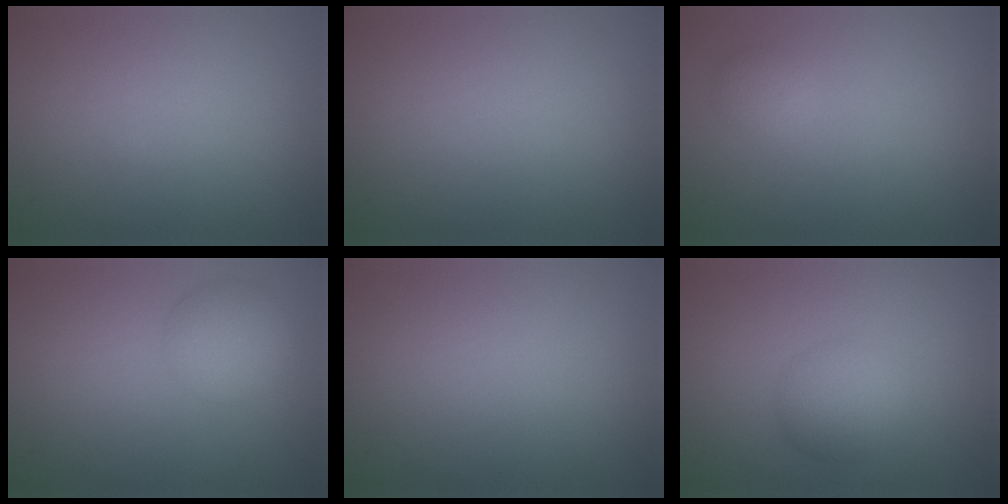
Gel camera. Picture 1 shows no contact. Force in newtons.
{"total": 0.0}
{"total": 1.3, "press": 1.3, "slide": 0.1}
{"total": 3.4, "press": 3.4, "slide": 0.2}
{"total": 0.0}
{"total": 3.2, "press": 3.2, "slide": 0.0}